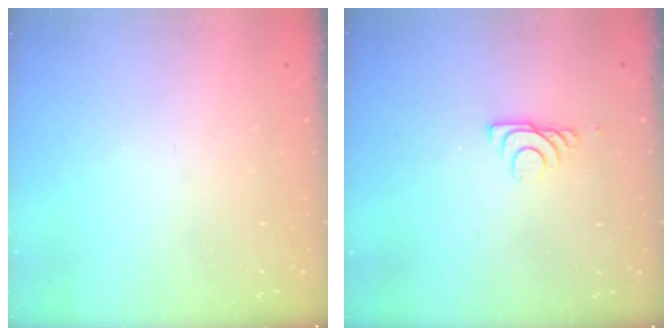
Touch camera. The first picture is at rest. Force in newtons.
{"total": 5.9, "press": 5.9, "slide": 0.9}